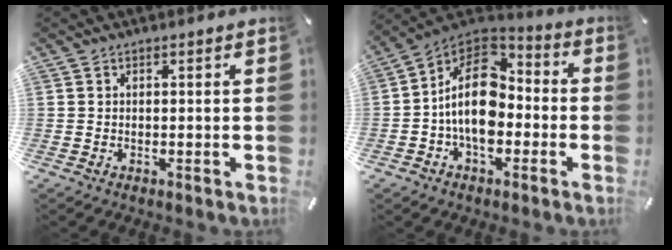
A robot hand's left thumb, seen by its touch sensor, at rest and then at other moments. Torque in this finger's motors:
{"motor_torque": [0.29, 1.43, 1.22, -0.72, 0.35]}